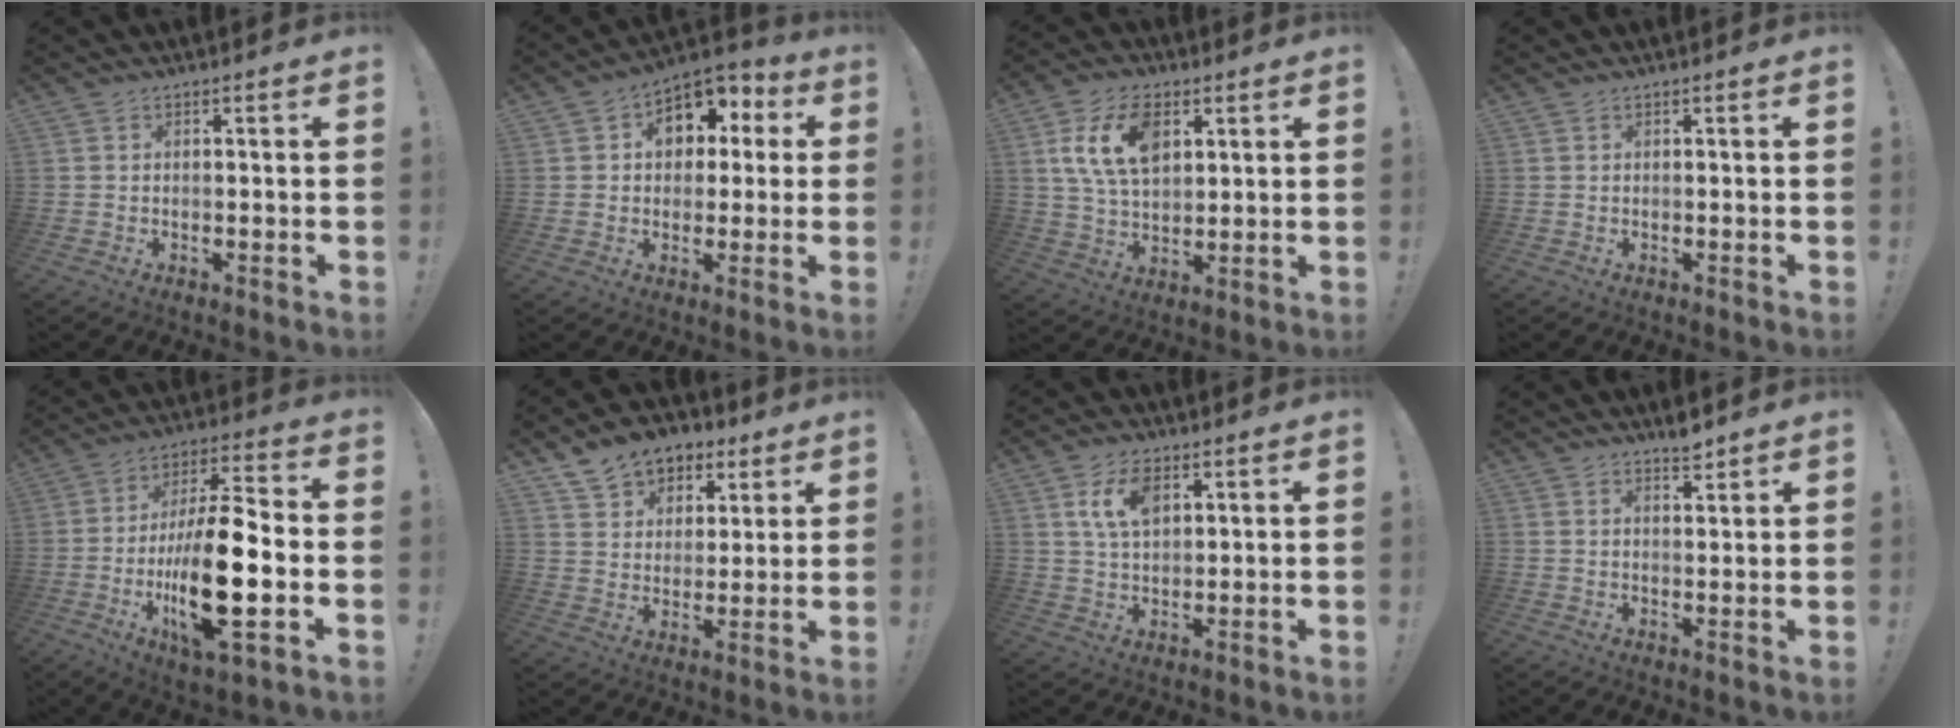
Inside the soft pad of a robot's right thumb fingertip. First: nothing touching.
{"total": 10.5, "force": [2.9, 8.3, 5.7], "torque": [-0.078, -0.006, 0.060]}
{"total": 14.2, "force": [5.0, 8.9, 9.8], "torque": [-0.185, -0.005, 0.091]}
{"total": 0.0}
{"total": 21.6, "force": [-5.1, 6.5, 20.0], "torque": [-0.376, 0.011, -0.082]}
{"total": 10.9, "force": [7.1, 7.6, 3.5], "torque": [-0.055, -0.044, 0.137]}
{"total": 8.7, "force": [3.5, 5.0, 6.2], "torque": [-0.112, -0.005, 0.062]}
{"total": 3.3, "force": [2.9, 0.7, 1.5], "torque": [-0.009, -0.023, 0.046]}